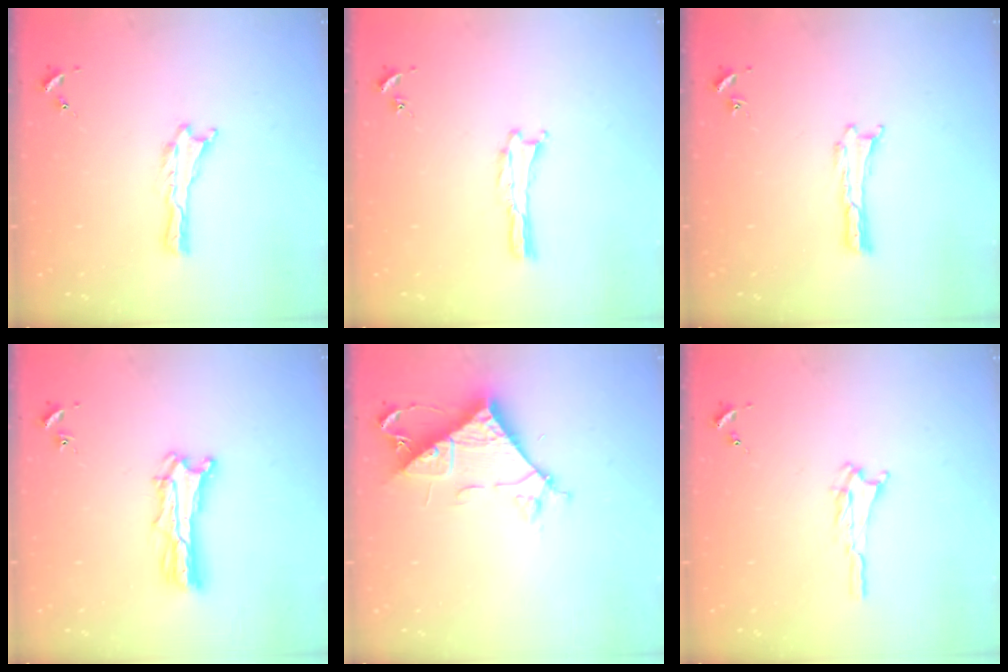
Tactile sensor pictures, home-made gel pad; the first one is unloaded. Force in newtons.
{"total": 0.0}
{"total": 0.0}
{"total": 4.6, "press": 4.6, "slide": 0.4}
{"total": 8.1, "press": 8.1, "slide": 0.9}
{"total": 1.7, "press": 1.6, "slide": 0.3}